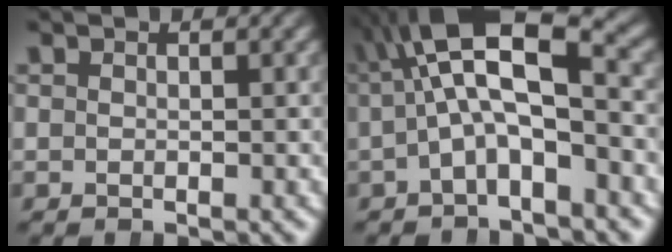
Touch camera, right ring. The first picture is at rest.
{"total": 10.1, "force": [2.1, 4.8, 8.6], "torque": [-0.137, 0.008, 0.027]}